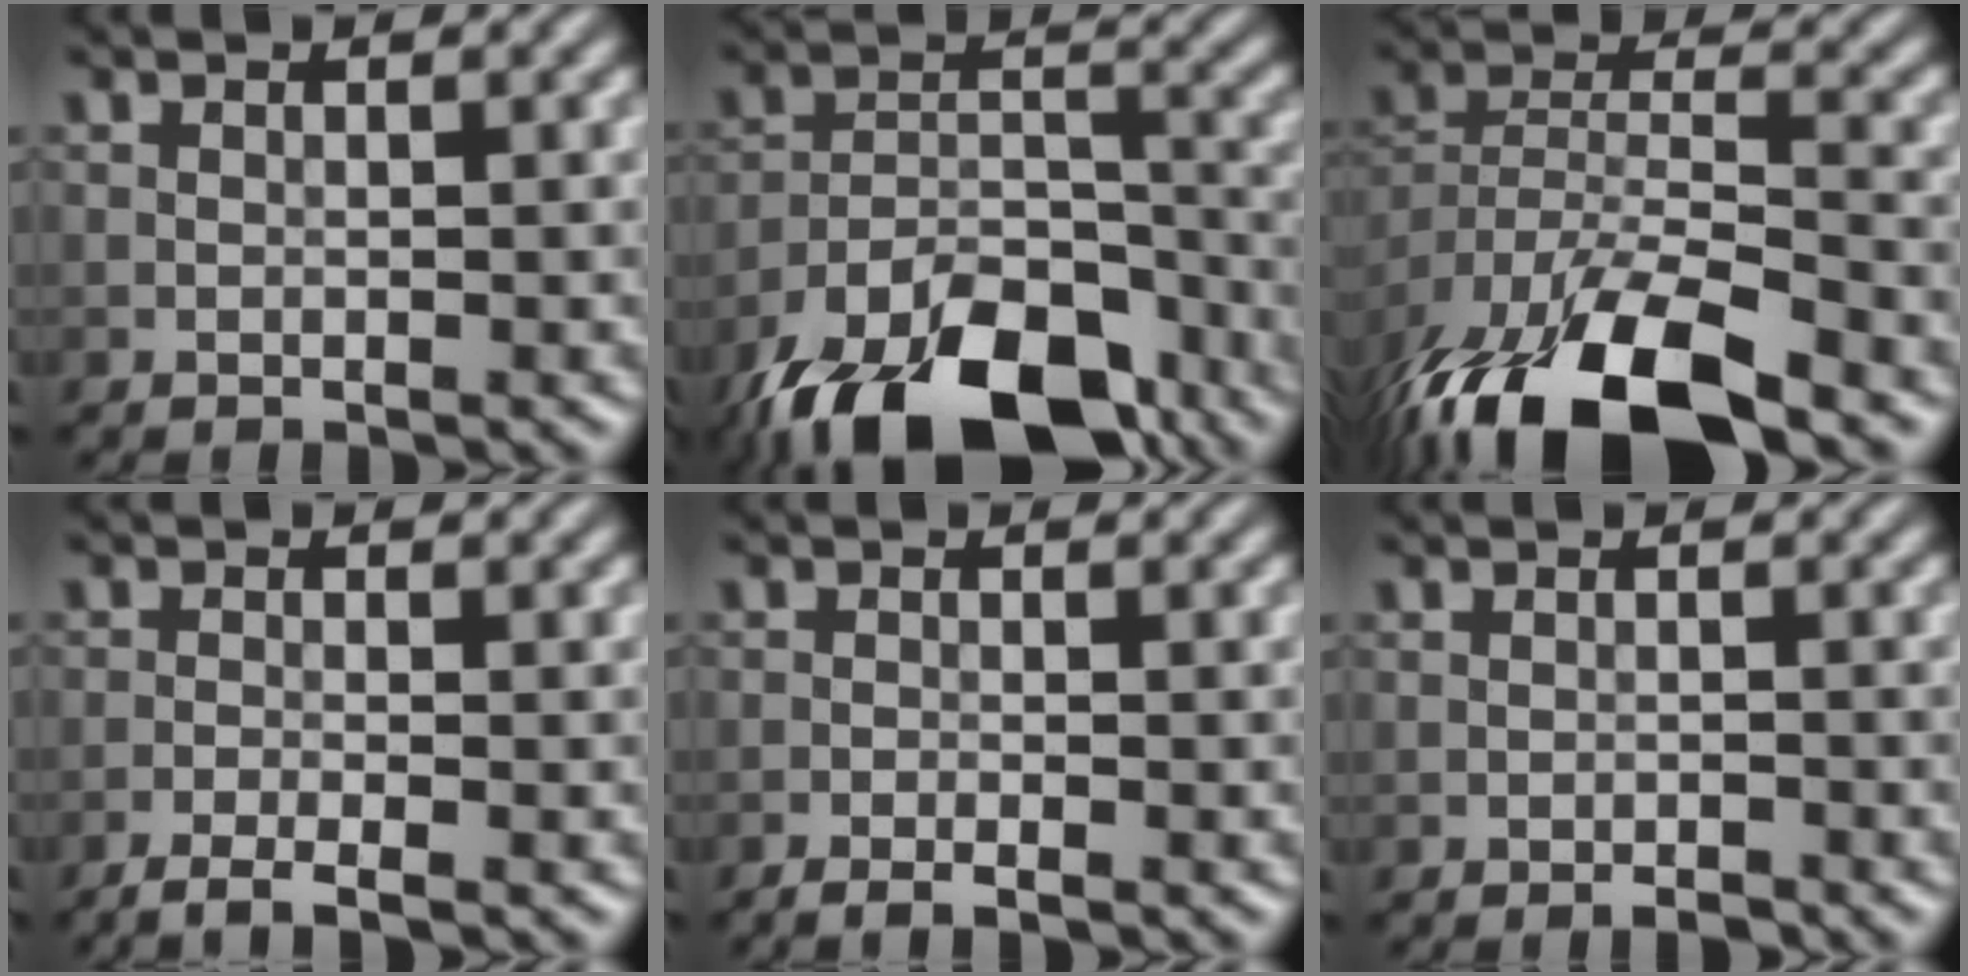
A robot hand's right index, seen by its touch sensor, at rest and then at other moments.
{"total": 14.7, "force": [-11.1, 6.1, 7.5], "torque": [-0.146, -0.014, -0.179]}
{"total": 14.5, "force": [-10.5, 4.6, 8.8], "torque": [-0.190, -0.016, -0.178]}
{"total": 2.6, "force": [-1.8, 0.5, 1.8], "torque": [-0.033, -0.001, -0.044]}
{"total": 1.7, "force": [-1.1, 0.3, 1.2], "torque": [-0.020, 0.002, -0.025]}
{"total": 1.0, "force": [-0.8, 0.1, 0.5], "torque": [-0.007, -0.001, -0.015]}